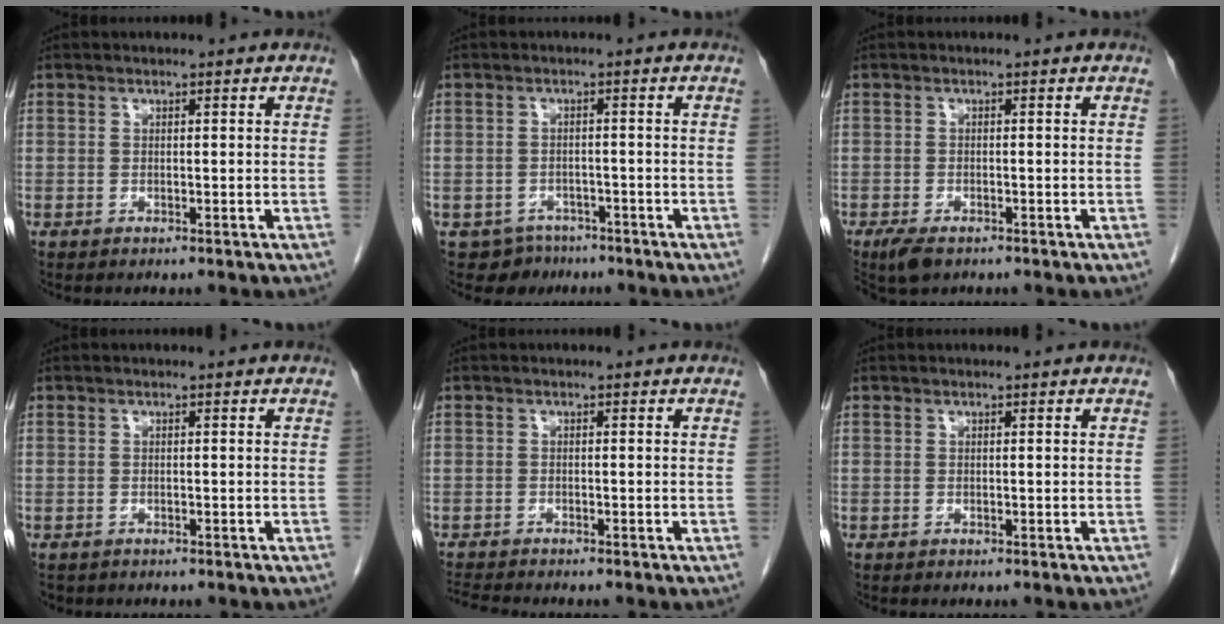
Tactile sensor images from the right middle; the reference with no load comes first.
{"total": 3.9, "force": [-2.9, 2.7, -0.2], "torque": [0.007, 0.008, -0.040]}
{"total": 3.3, "force": [-2.3, 1.3, 2.0], "torque": [-0.044, -0.008, -0.035]}
{"total": 1.0, "force": [-0.8, 0.6, 0.2], "torque": [-0.013, 0.000, -0.011]}
{"total": 3.5, "force": [-3.3, 0.1, 1.1], "torque": [-0.022, -0.014, -0.056]}
{"total": 0.0}